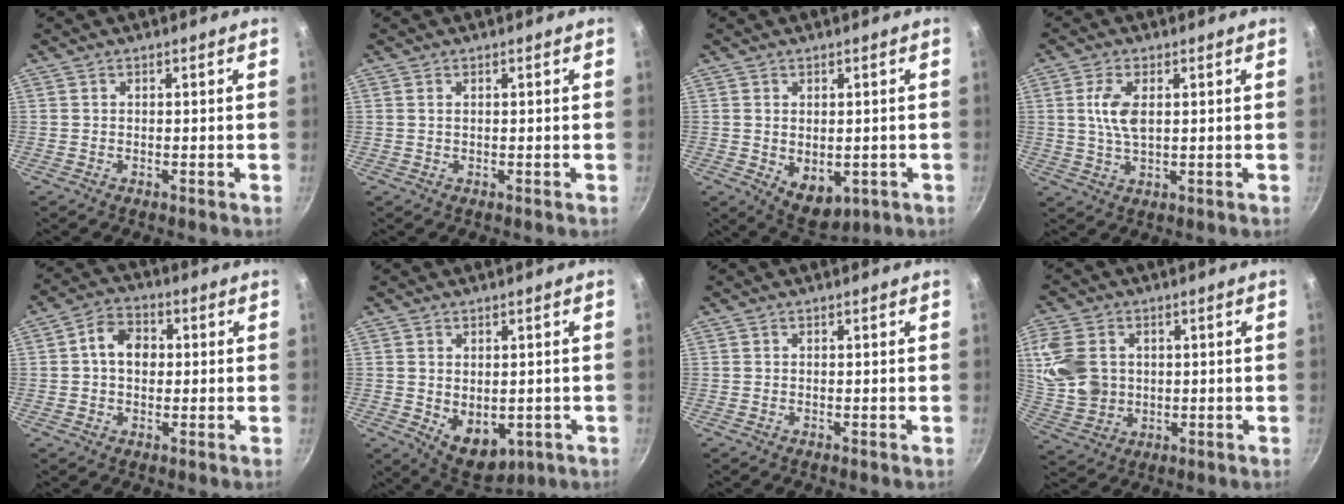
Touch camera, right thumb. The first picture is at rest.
{"total": 0.6, "force": [0.2, 0.3, 0.5], "torque": [-0.009, 0.001, 0.004]}
{"total": 7.1, "force": [-1.0, 4.7, 5.2], "torque": [-0.061, -0.010, 0.002]}
{"total": 6.2, "force": [1.3, 3.0, 5.3], "torque": [-0.104, -0.002, 0.025]}
{"total": 7.3, "force": [0.7, 5.5, 4.8], "torque": [-0.056, 0.017, 0.000]}
{"total": 8.3, "force": [-1.0, 5.7, 6.0], "torque": [-0.068, -0.012, 0.006]}
{"total": 0.0}
{"total": 12.0, "force": [2.0, 9.4, 7.2], "torque": [-0.141, -0.007, 0.047]}